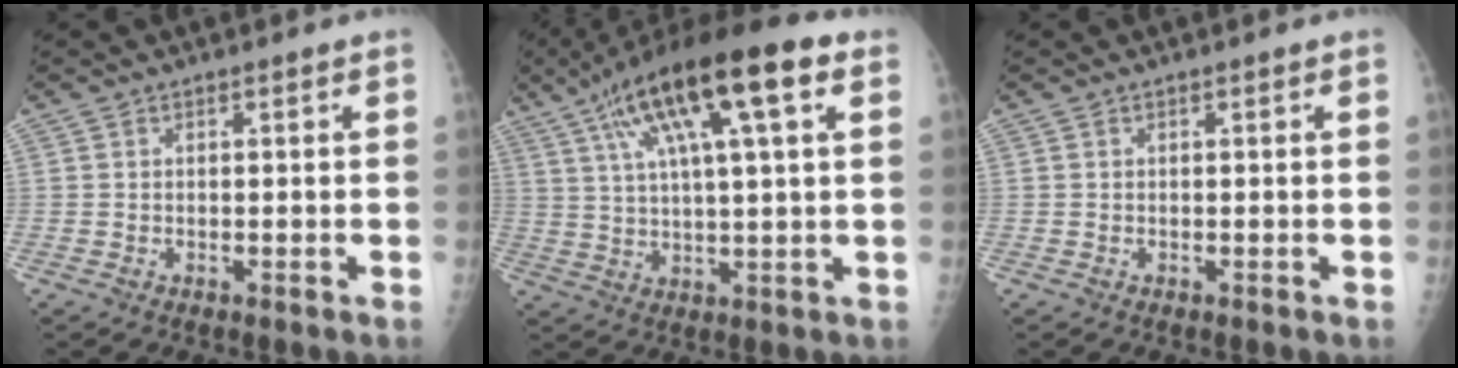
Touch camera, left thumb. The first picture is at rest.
{"total": 20.3, "force": [8.8, 5.1, 17.6], "torque": [-0.297, 0.016, 0.142]}
{"total": 0.0}